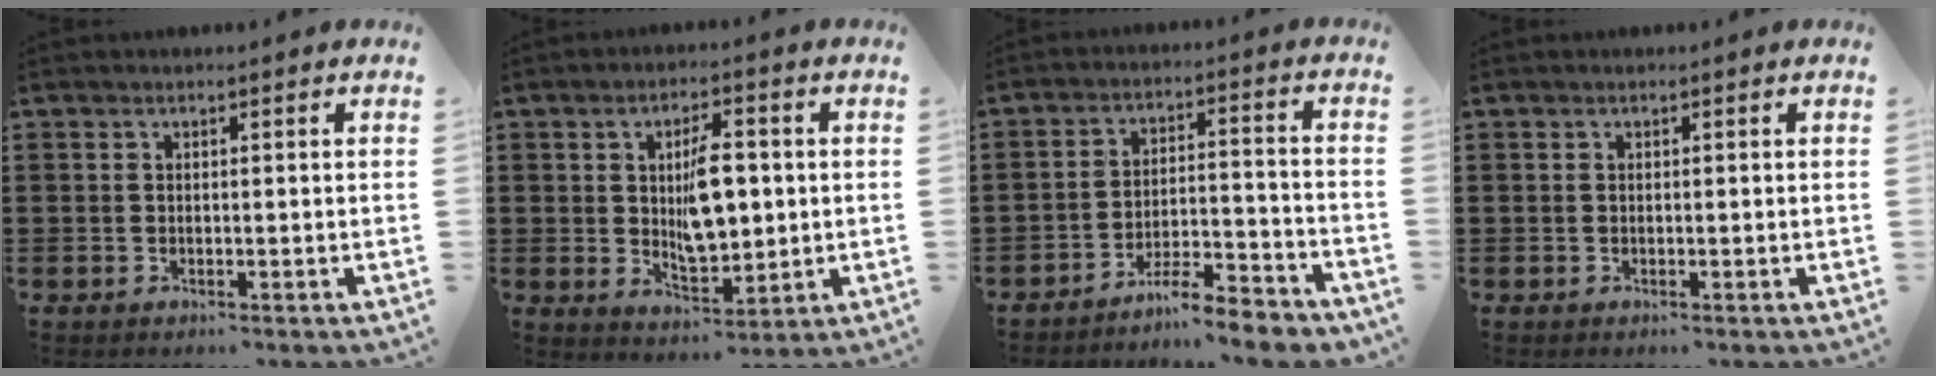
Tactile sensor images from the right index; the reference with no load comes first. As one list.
[{"total": 8.1, "force": [0.7, 3.8, 7.0], "torque": [-0.119, 0.001, 0.005]}, {"total": 6.4, "force": [-6.0, 0.3, 2.2], "torque": [-0.034, 0.006, -0.115]}, {"total": 0.0}]